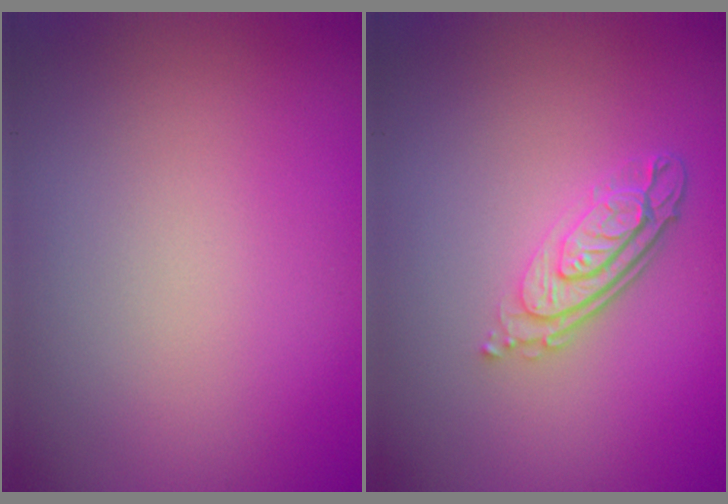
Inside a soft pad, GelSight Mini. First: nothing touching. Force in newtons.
{"total": 4.0, "press": 2.9, "slide": 2.8}